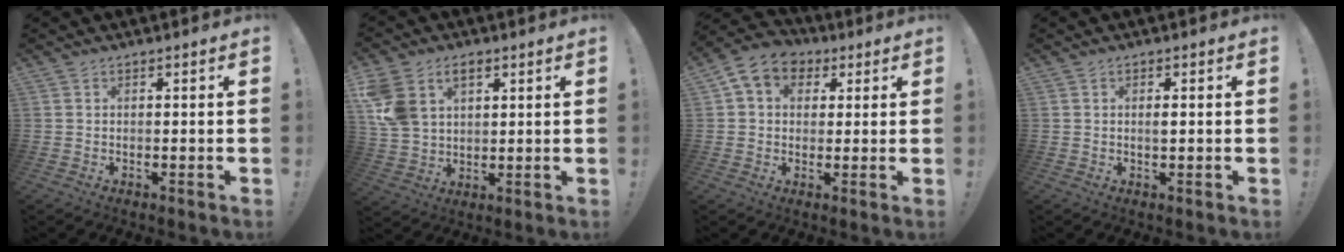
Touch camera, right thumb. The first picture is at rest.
{"total": 11.2, "force": [5.2, 7.9, 6.0], "torque": [-0.125, -0.015, 0.104]}
{"total": 8.8, "force": [3.0, 7.0, 4.3], "torque": [-0.061, -0.004, 0.061]}
{"total": 1.0, "force": [0.2, 0.1, 1.0], "torque": [-0.013, -0.003, 0.001]}